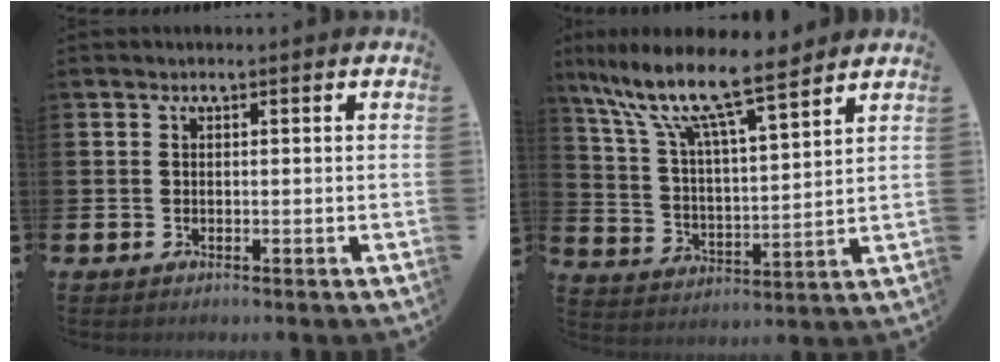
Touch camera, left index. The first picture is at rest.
{"total": 11.0, "force": [9.1, 1.9, 5.8], "torque": [-0.146, -0.054, 0.153]}